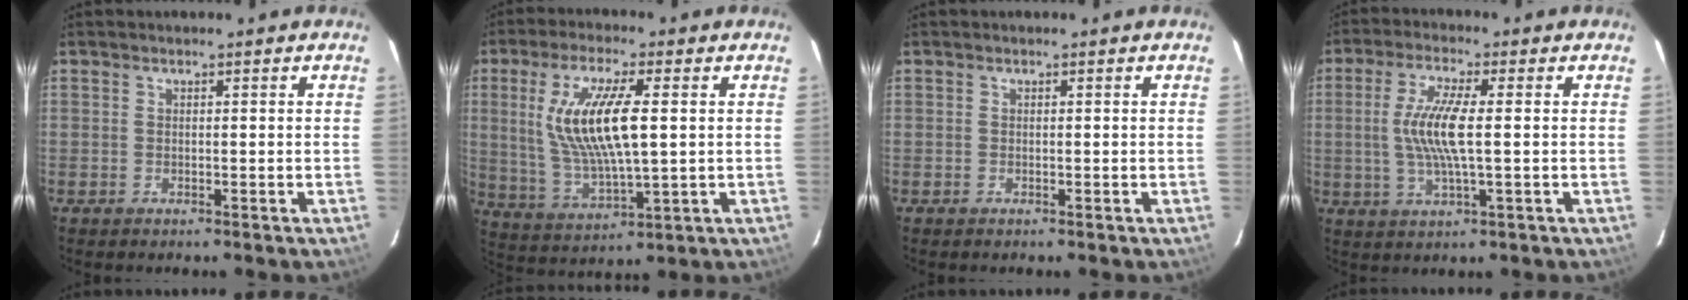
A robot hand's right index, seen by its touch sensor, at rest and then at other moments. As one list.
[{"total": 14.3, "force": [2.3, 3.8, 13.6], "torque": [-0.266, -0.007, 0.056]}, {"total": 0.0}, {"total": 8.9, "force": [0.2, 1.4, 8.8], "torque": [-0.175, -0.002, 0.004]}]